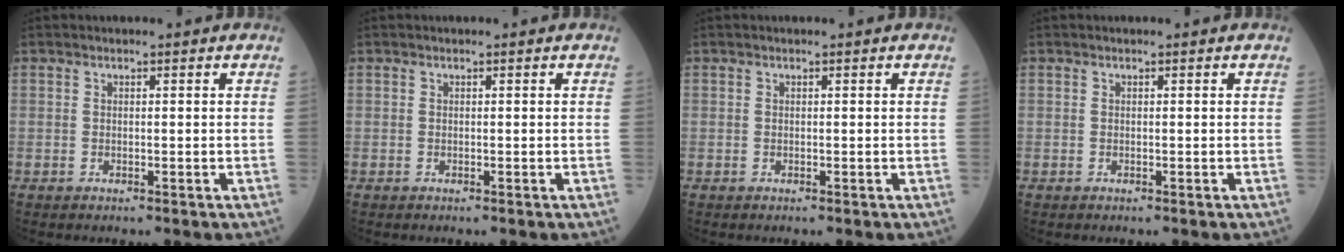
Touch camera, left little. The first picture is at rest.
{"total": 0.0}
{"total": 0.0}
{"total": 0.0}